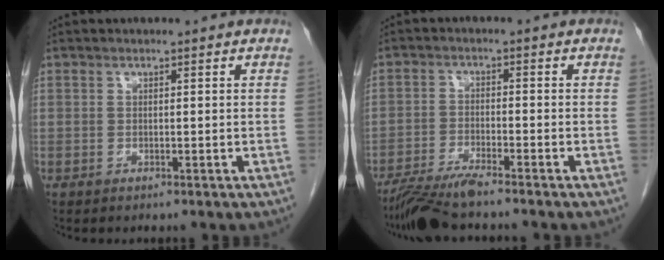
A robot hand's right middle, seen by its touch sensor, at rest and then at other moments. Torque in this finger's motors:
{"motor_torque": [0.39, -0.34, 0.09, 0.03]}